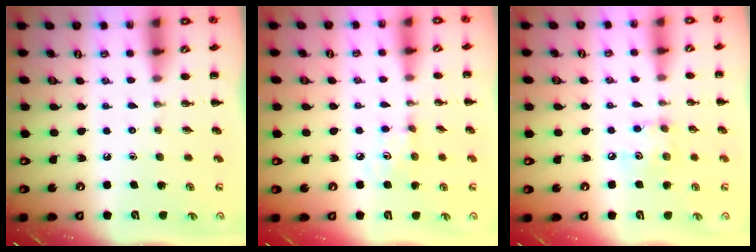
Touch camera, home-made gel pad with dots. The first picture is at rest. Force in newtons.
{"total": 4.8, "press": 4.6, "slide": 1.2}
{"total": 5.8, "press": 5.7, "slide": 1.0}